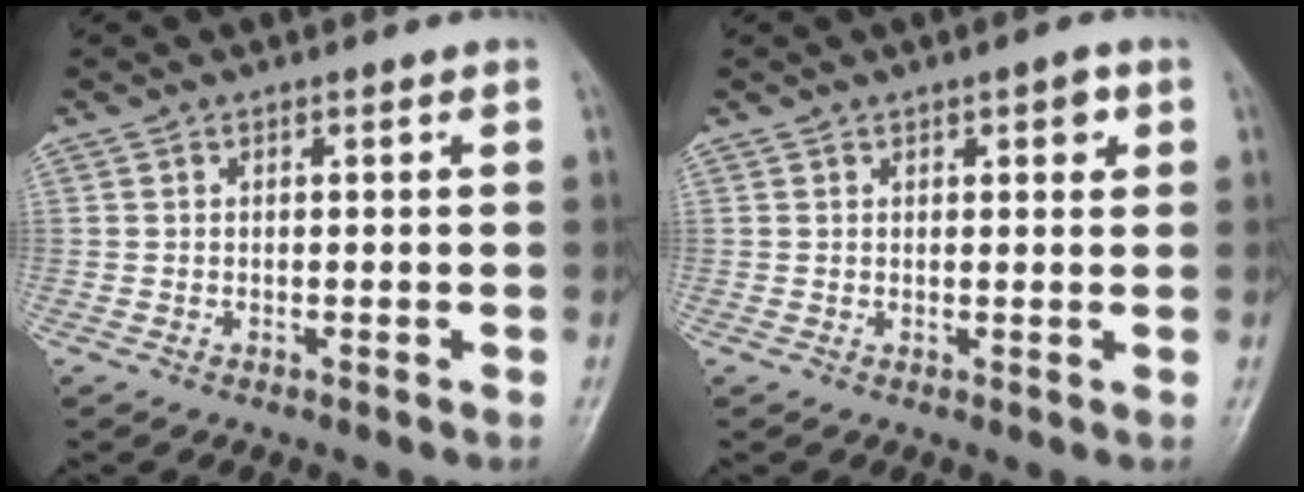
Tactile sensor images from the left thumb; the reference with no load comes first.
{"total": 2.8, "force": [1.3, 1.2, 2.2], "torque": [-0.018, -0.001, 0.014]}